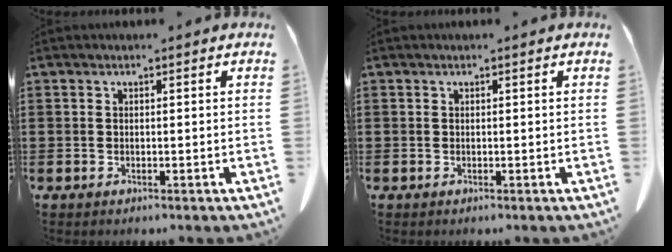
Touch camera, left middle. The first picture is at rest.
{"total": 0.0}